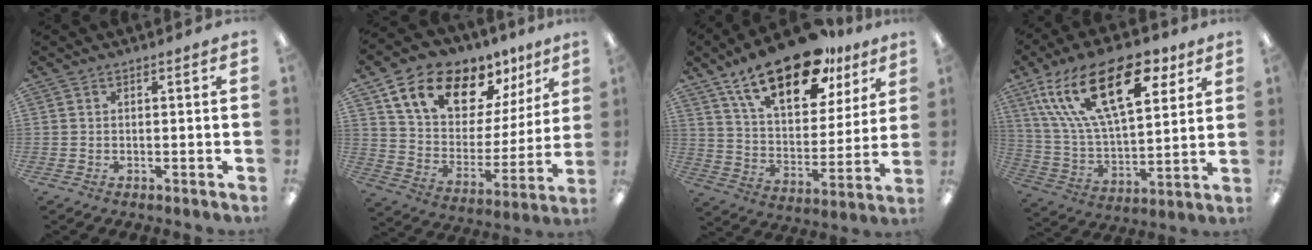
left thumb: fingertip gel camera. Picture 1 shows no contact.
{"total": 16.2, "force": [11.9, 8.5, 7.0], "torque": [-0.136, -0.076, 0.216]}
{"total": 22.5, "force": [15.1, 10.1, 13.3], "torque": [-0.213, -0.079, 0.259]}
{"total": 25.9, "force": [13.2, 12.3, 18.6], "torque": [-0.341, -0.046, 0.224]}